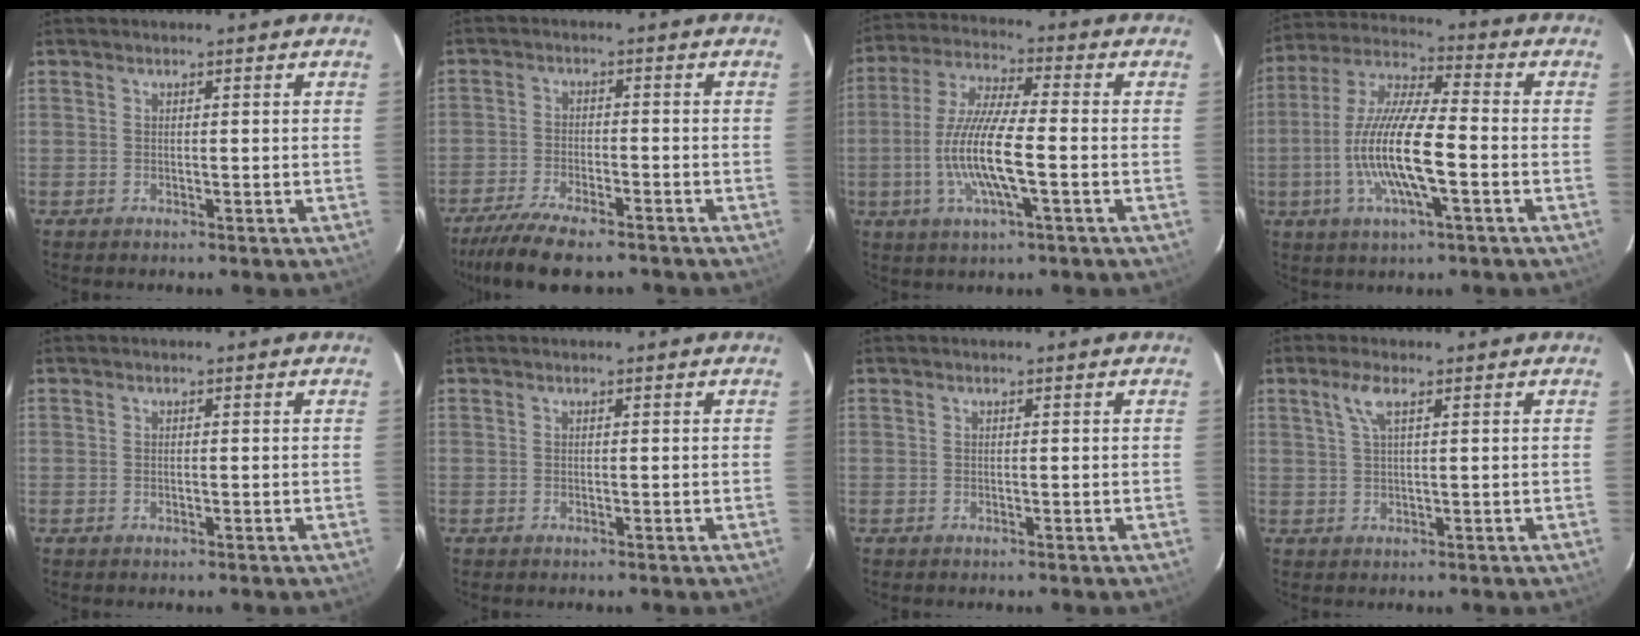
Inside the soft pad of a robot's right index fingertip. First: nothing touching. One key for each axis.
{"total": 11.1, "fx": -9.0, "fy": 2.9, "fz": 5.8, "tx": -0.140, "ty": -0.029, "tz": -0.157}
{"total": 12.4, "fx": -2.9, "fy": 2.0, "fz": 11.8, "tx": -0.245, "ty": -0.003, "tz": -0.057}
{"total": 14.5, "fx": -3.7, "fy": 2.8, "fz": 13.7, "tx": -0.278, "ty": -0.004, "tz": -0.074}
{"total": 0.0}
{"total": 0.0}
{"total": 0.0}
{"total": 3.2, "fx": 1.6, "fy": 0.6, "fz": 2.7, "tx": -0.057, "ty": 0.007, "tz": 0.032}